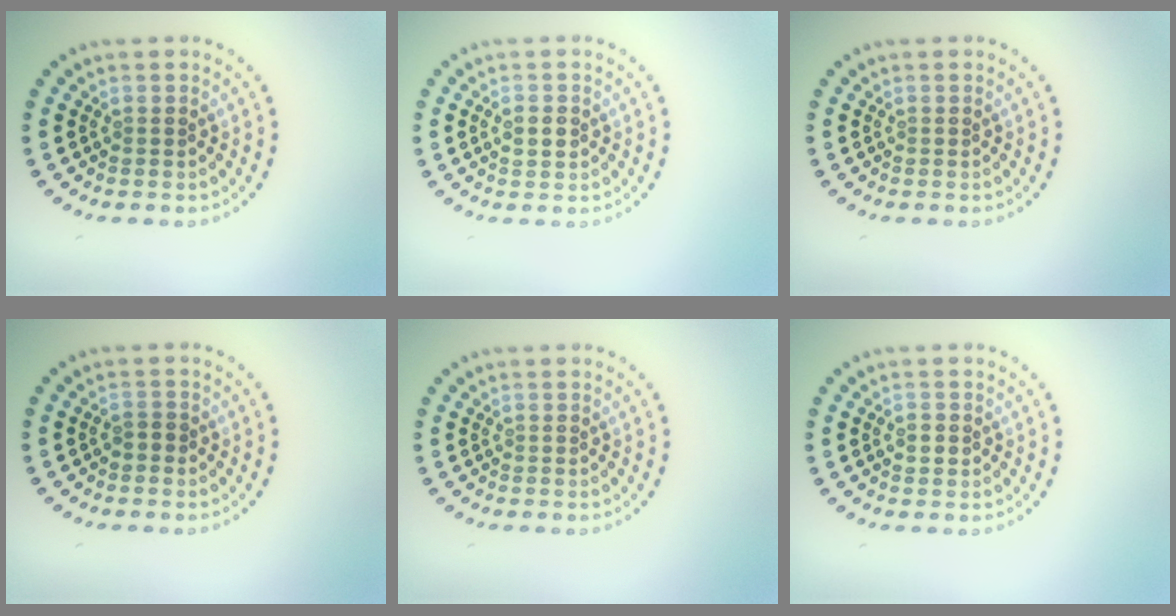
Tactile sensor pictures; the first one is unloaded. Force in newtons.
{"total": 1.5, "press": 1.5, "slide": 0.0}
{"total": 0.0}
{"total": 0.9, "press": 0.9, "slide": 0.2}
{"total": 0.0}
{"total": 0.8, "press": 0.8, "slide": 0.1}